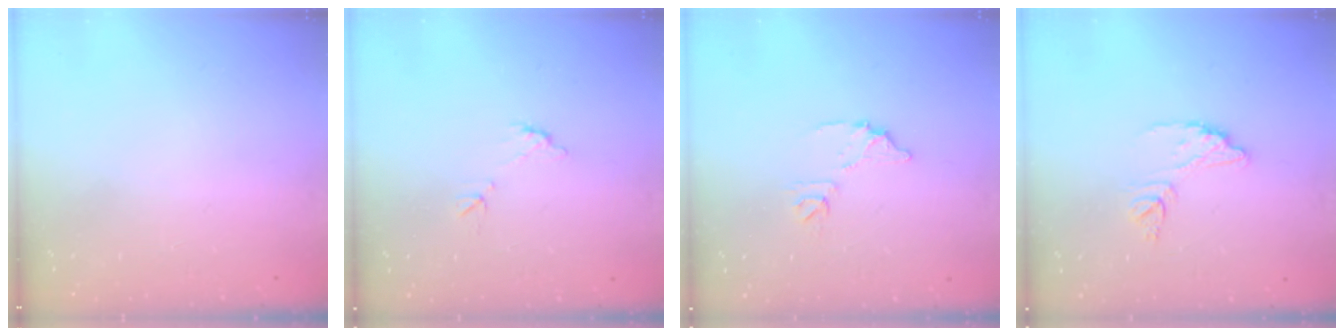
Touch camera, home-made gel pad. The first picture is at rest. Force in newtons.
{"total": 4.5, "press": 4.5, "slide": 0.2}
{"total": 8.4, "press": 8.3, "slide": 0.5}
{"total": 8.8, "press": 8.7, "slide": 0.5}